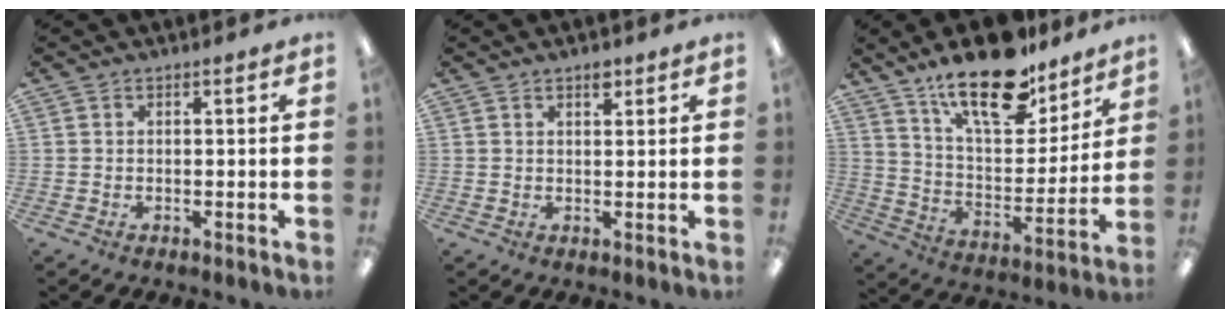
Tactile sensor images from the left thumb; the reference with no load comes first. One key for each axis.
{"total": 2.4, "fx": 1.8, "fy": 1.0, "fz": 1.2, "tx": -0.010, "ty": -0.006, "tz": 0.029}
{"total": 21.1, "fx": 15.6, "fy": 8.2, "fz": 11.5, "tx": -0.191, "ty": -0.096, "tz": 0.270}